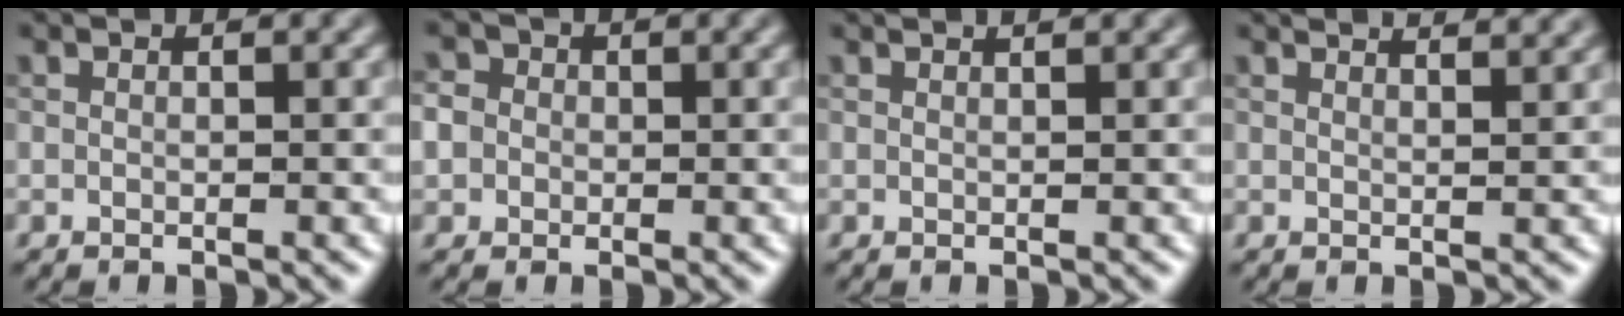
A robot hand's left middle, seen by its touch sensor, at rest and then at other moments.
{"total": 4.2, "force": [0.5, 3.9, 1.7], "torque": [-0.020, 0.030, -0.023]}
{"total": 1.6, "force": [1.3, 0.5, 0.8], "torque": [-0.004, -0.001, 0.002]}
{"total": 5.3, "force": [4.3, 1.9, 2.6], "torque": [-0.011, 0.039, 0.022]}